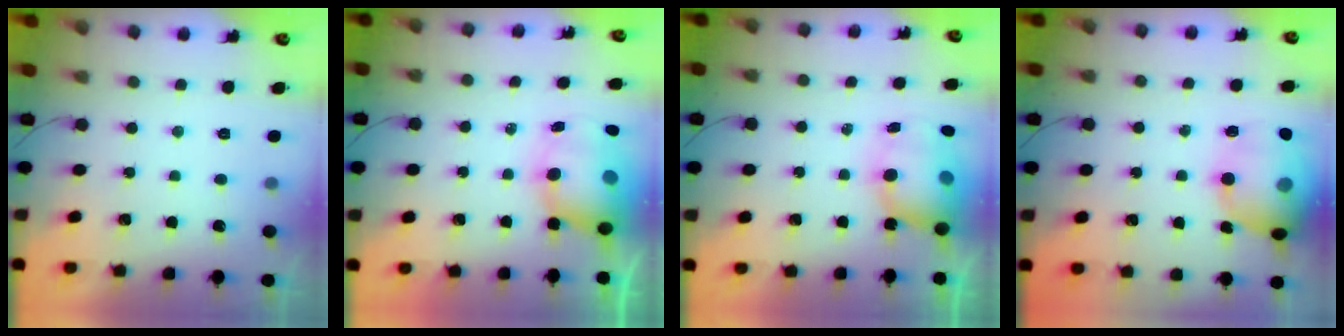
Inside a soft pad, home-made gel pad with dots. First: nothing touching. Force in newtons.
{"total": 11.3, "press": 10.9, "slide": 2.9}
{"total": 9.8, "press": 9.5, "slide": 2.2}
{"total": 17.4, "press": 17.2, "slide": 2.7}